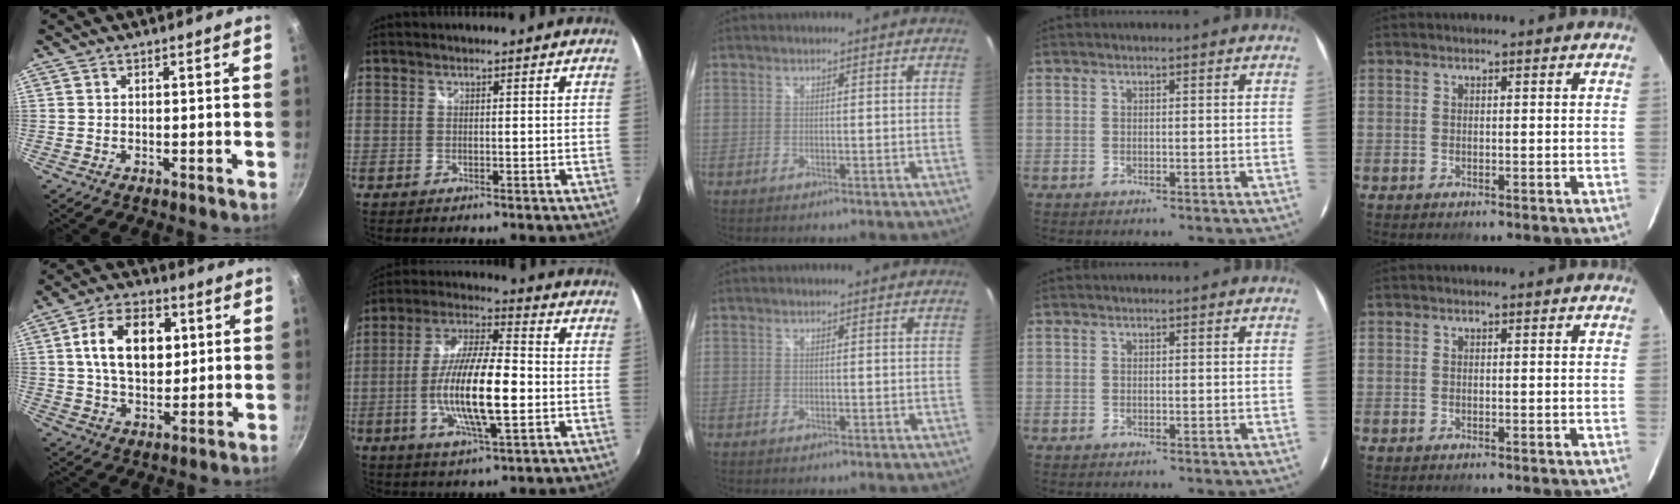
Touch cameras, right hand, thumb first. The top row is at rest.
{"thumb": {"total": 14.2, "force": [3.1, 9.2, 10.4], "torque": [-0.150, 0.002, 0.046]}, "index": {"total": 15.5, "force": [-3.1, 3.7, 14.8], "torque": [-0.288, -0.006, -0.060]}}